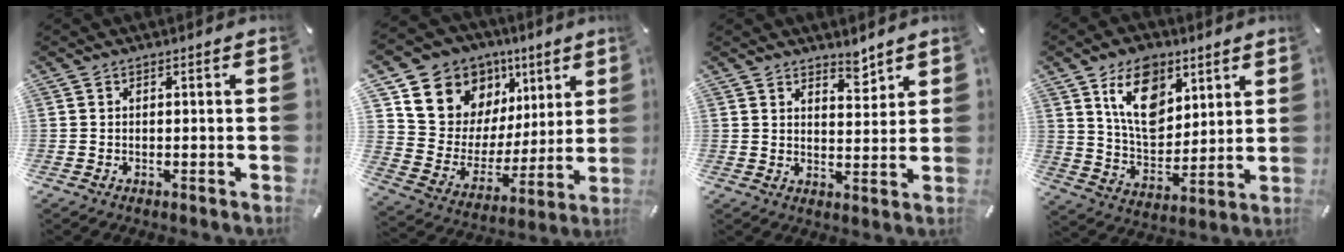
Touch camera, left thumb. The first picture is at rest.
{"total": 12.5, "force": [7.7, 9.6, 2.1], "torque": [-0.047, -0.074, 0.146]}
{"total": 4.7, "force": [4.2, 1.9, 0.8], "torque": [0.013, -0.036, 0.071]}
{"total": 14.0, "force": [7.4, 9.3, 7.5], "torque": [-0.116, -0.029, 0.137]}